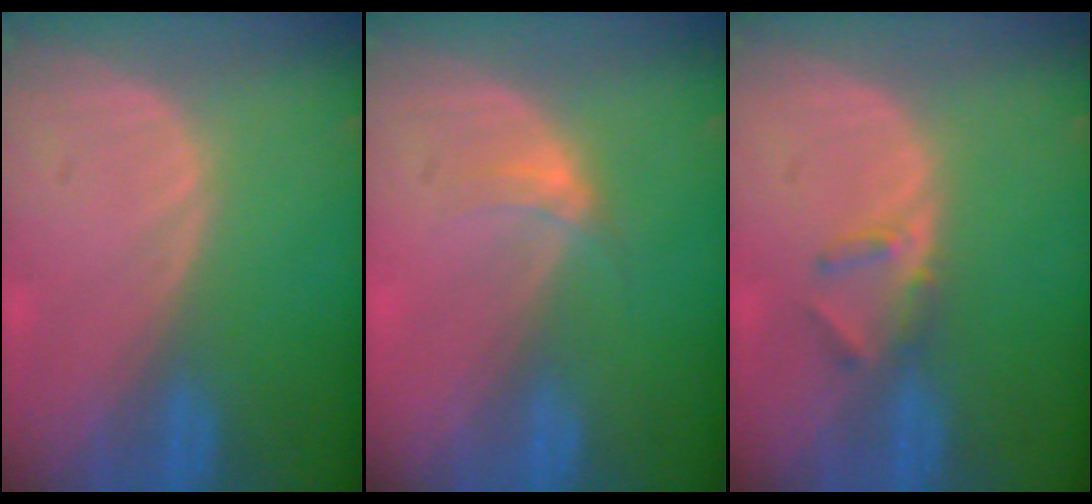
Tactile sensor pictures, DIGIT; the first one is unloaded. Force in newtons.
{"total": 2.3, "press": 1.9, "slide": 1.3}
{"total": 2.5, "press": 2.3, "slide": 1.0}